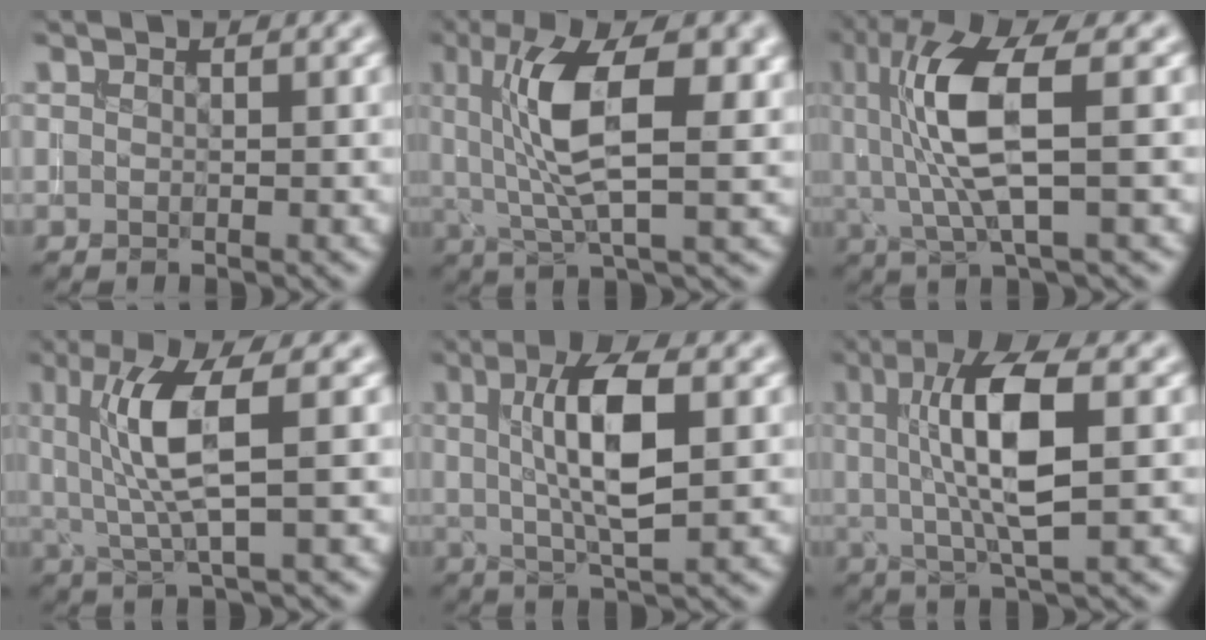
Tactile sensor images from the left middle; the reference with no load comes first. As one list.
[{"total": 9.7, "force": [2.0, 3.4, 8.9], "torque": [-0.157, 0.005, 0.036]}, {"total": 8.1, "force": [1.1, 2.1, 7.8], "torque": [-0.165, 0.000, 0.027]}, {"total": 6.1, "force": [1.1, 1.1, 5.9], "torque": [-0.126, -0.001, 0.027]}, {"total": 7.2, "force": [1.1, 2.2, 6.8], "torque": [-0.115, 0.006, 0.019]}, {"total": 8.4, "force": [1.3, 2.4, 7.9], "torque": [-0.139, 0.003, 0.025]}]